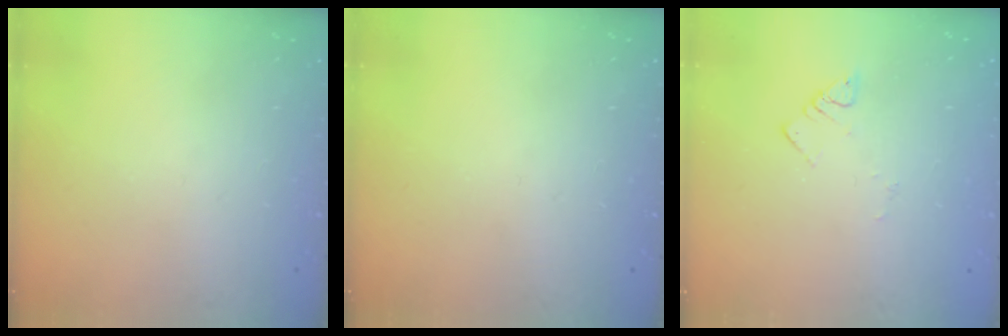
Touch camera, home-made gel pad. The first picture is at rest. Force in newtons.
{"total": 0.0}
{"total": 2.8, "press": 2.8, "slide": 0.3}